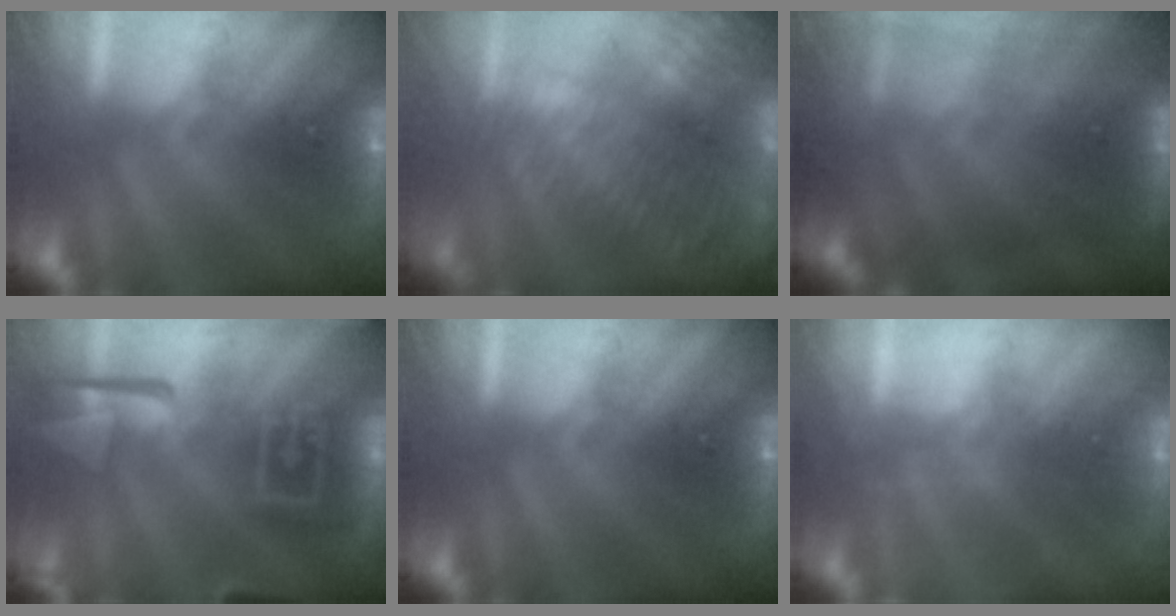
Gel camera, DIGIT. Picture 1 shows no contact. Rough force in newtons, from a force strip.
{"total": 7.0}
{"total": 7.1}
{"total": 5.8}
{"total": 0.0}
{"total": 2.2}